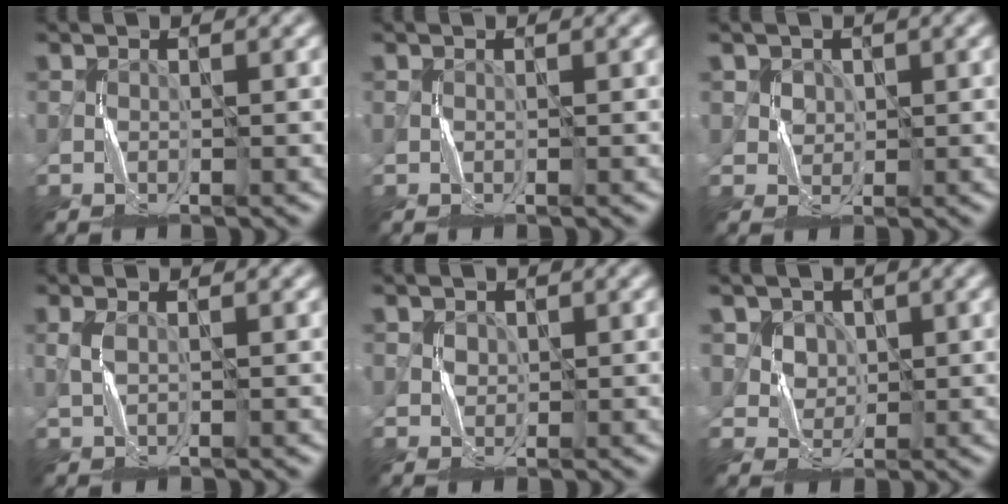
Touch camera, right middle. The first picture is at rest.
{"total": 0.0}
{"total": 1.9, "force": [1.1, 1.6, 0.1], "torque": [-0.015, 0.000, 0.029]}
{"total": 0.6, "force": [0.3, 0.1, 0.5], "torque": [-0.017, 0.002, 0.007]}
{"total": 1.0, "force": [0.5, 0.9, -0.1], "torque": [-0.001, 0.002, 0.012]}
{"total": 4.1, "force": [2.2, 3.3, 1.2], "torque": [-0.041, 0.000, 0.049]}